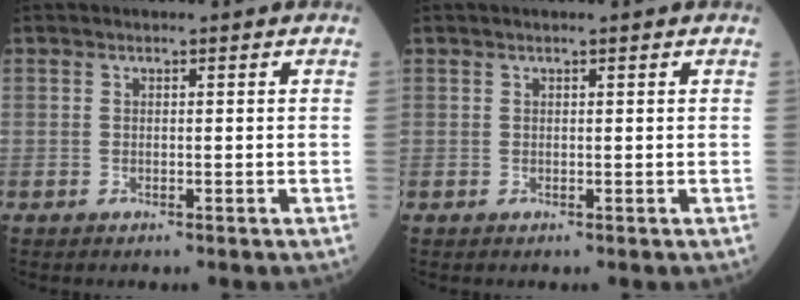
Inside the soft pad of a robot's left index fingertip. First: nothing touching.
{"total": 1.4, "force": [1.1, -0.1, 0.8], "torque": [-0.011, 0.014, 0.020]}